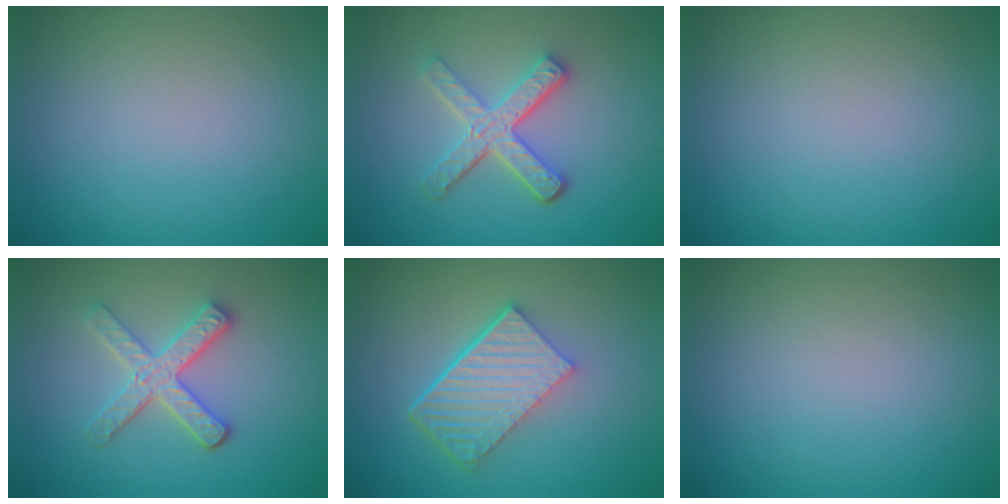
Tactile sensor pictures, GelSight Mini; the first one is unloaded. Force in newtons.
{"total": 4.2, "press": 3.4, "slide": 2.6}
{"total": 0.0}
{"total": 3.6, "press": 3.1, "slide": 1.8}
{"total": 6.1, "press": 4.2, "slide": 4.5}
{"total": 0.0}